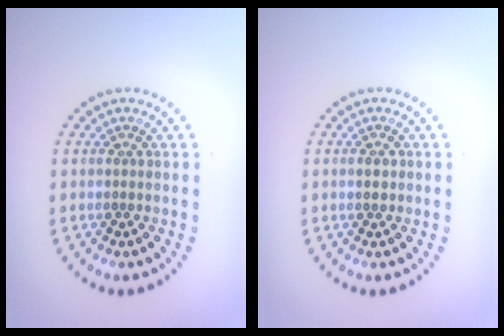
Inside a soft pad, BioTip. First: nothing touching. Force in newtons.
{"total": 1.4, "press": 1.4, "slide": 0.2}